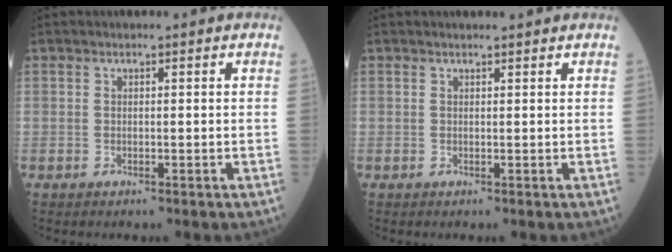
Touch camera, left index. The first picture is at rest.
{"total": 0.9, "force": [0.8, 0.4, 0.0], "torque": [-0.007, 0.009, 0.011]}